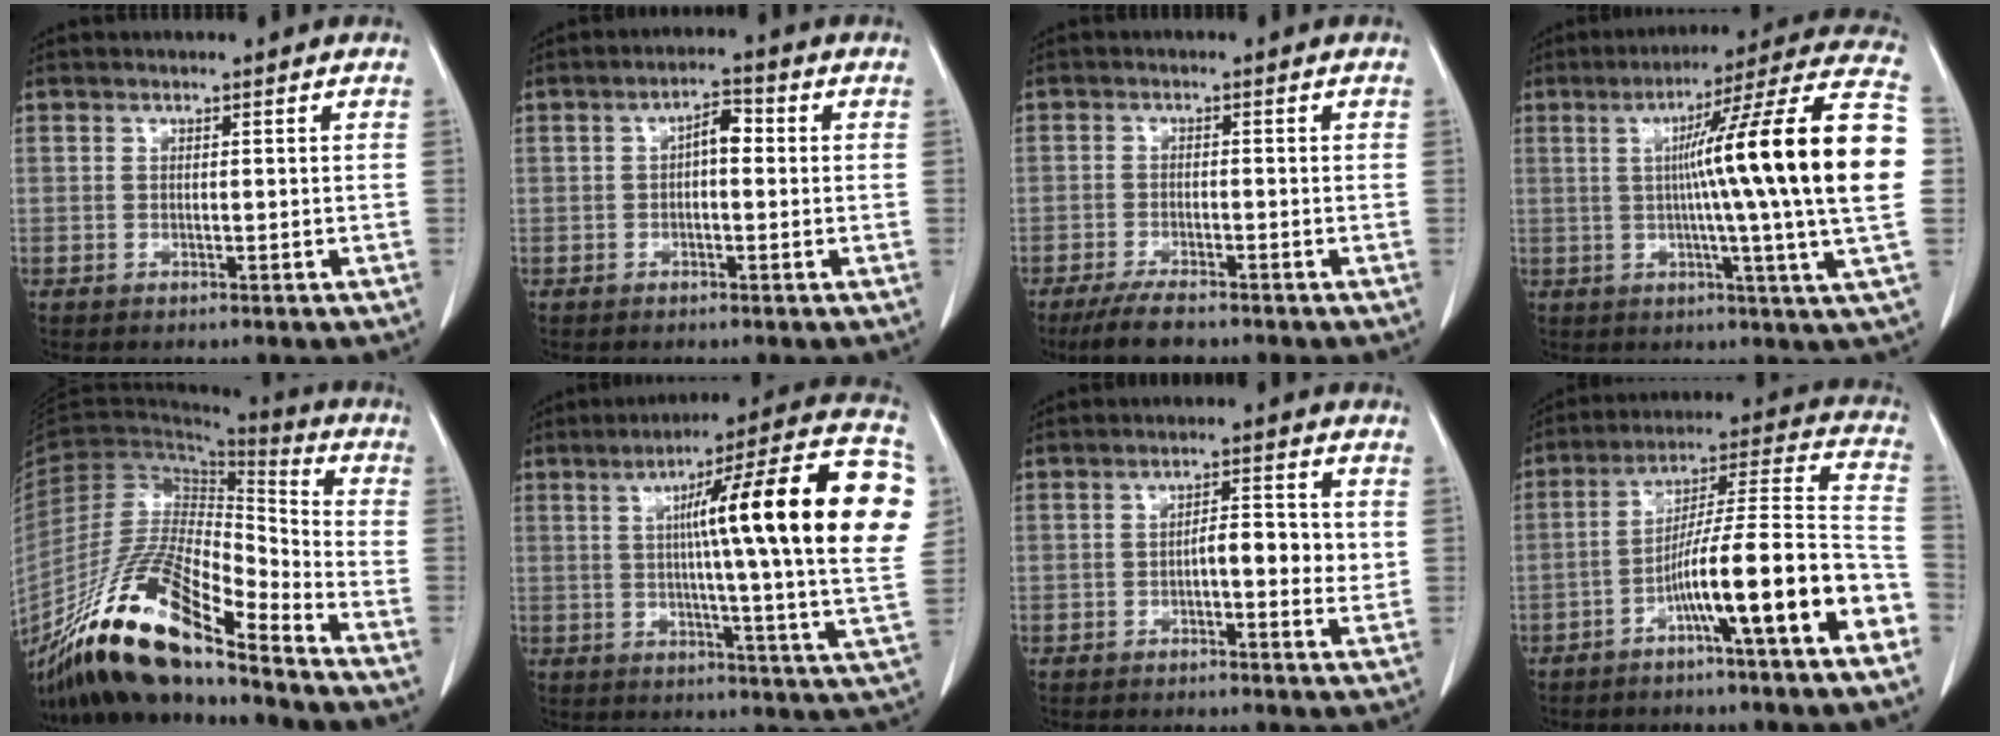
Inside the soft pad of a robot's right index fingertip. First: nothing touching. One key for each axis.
{"total": 3.7, "fx": 0.3, "fy": 1.7, "fz": 3.3, "tx": -0.055, "ty": 0.017, "tz": 0.003}
{"total": 5.1, "fx": -4.1, "fy": 1.2, "fz": 2.8, "tx": -0.054, "ty": -0.008, "tz": -0.071}
{"total": 24.1, "fx": 1.7, "fy": -1.5, "fz": 24.0, "tx": -0.287, "ty": 0.022, "tz": 0.007}
{"total": 20.3, "fx": -15.5, "fy": 3.2, "fz": 12.7, "tx": -0.259, "ty": -0.019, "tz": -0.292}
{"total": 24.9, "fx": 4.9, "fy": 0.9, "fz": 24.3, "tx": -0.273, "ty": 0.035, "tz": 0.058}
{"total": 5.5, "fx": -0.2, "fy": 1.8, "fz": 5.2, "tx": -0.073, "ty": 0.006, "tz": -0.006}
{"total": 16.6, "fx": -7.5, "fy": 0.1, "fz": 14.8, "tx": -0.224, "ty": 0.019, "tz": -0.121}